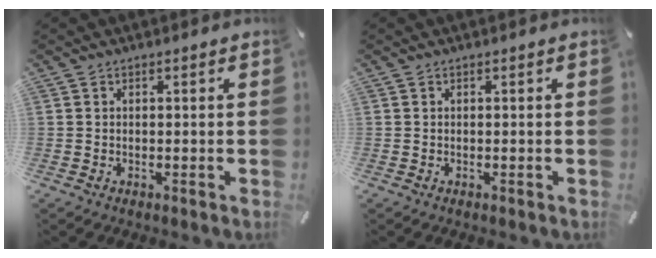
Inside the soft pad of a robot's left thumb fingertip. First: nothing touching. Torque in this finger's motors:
{"motor_torque": [0.03, 0.04, -0.10, 0.03, 0.00]}